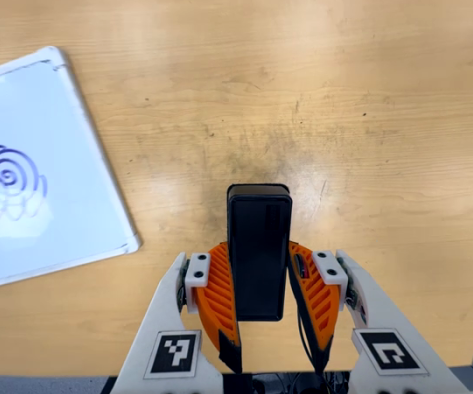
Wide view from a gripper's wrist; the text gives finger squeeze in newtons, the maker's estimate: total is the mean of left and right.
{"total": 4.8, "left": 3.3, "right": 6.3}